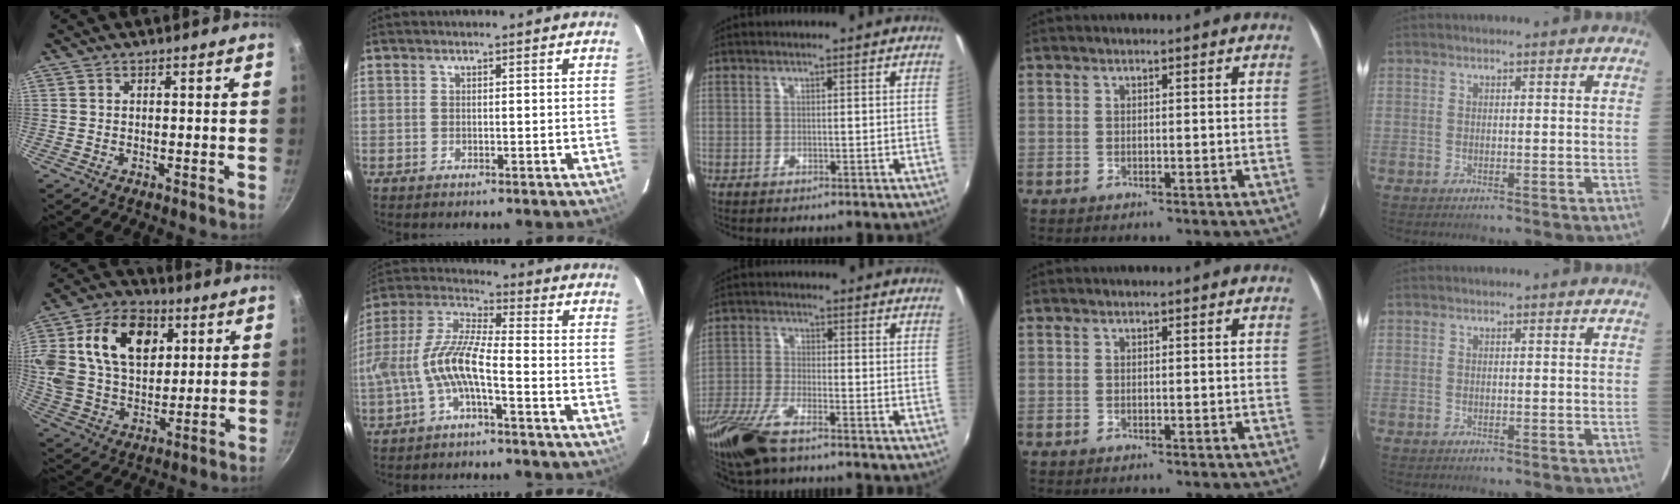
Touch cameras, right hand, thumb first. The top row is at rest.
{"thumb": {"total": 25.4, "force": [8.0, 17.5, 16.6], "torque": [-0.323, 0.014, 0.136]}, "index": {"total": 10.4, "force": [-3.6, 2.2, 9.5], "torque": [-0.212, 0.009, -0.070]}, "middle": {"total": 10.8, "force": [-7.8, 2.9, 6.9], "torque": [-0.165, -0.030, -0.159]}}